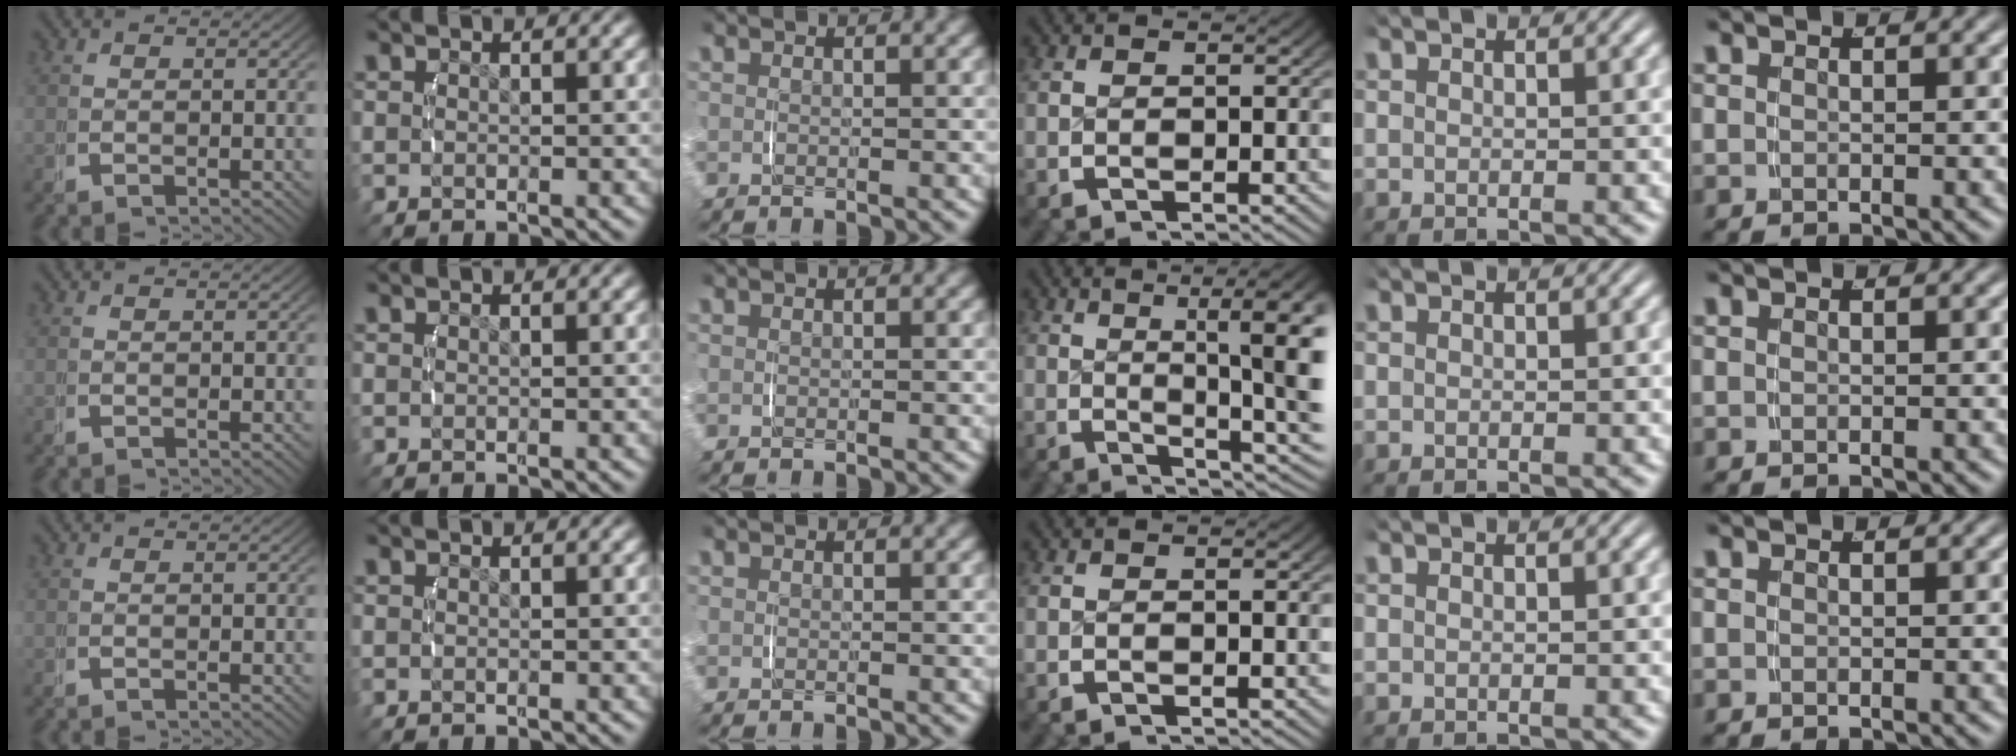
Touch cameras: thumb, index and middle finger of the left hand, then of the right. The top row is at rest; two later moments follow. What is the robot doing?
{"motion": "lift_and_place", "object": "jewelry box"}